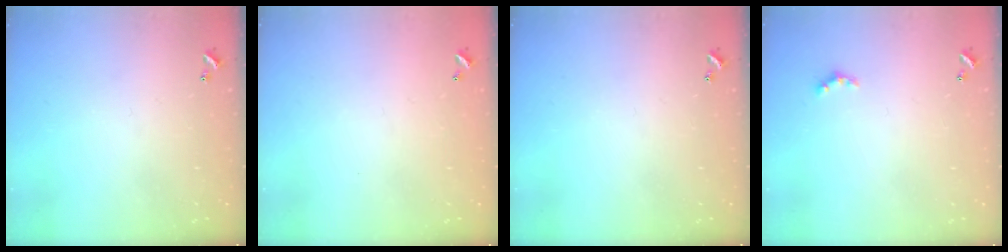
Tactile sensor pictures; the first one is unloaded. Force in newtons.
{"total": 2.9, "press": 2.9, "slide": 0.1}
{"total": 0.0}
{"total": 2.4, "press": 2.4, "slide": 0.6}